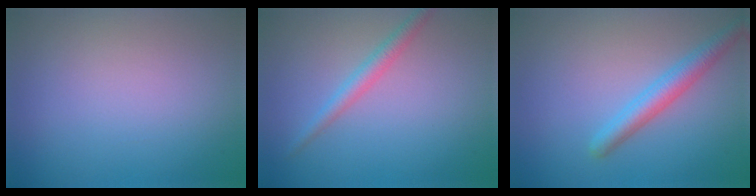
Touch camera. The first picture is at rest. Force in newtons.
{"total": 2.0, "press": 2.0, "slide": 0.1}
{"total": 2.9, "press": 2.9, "slide": 0.2}